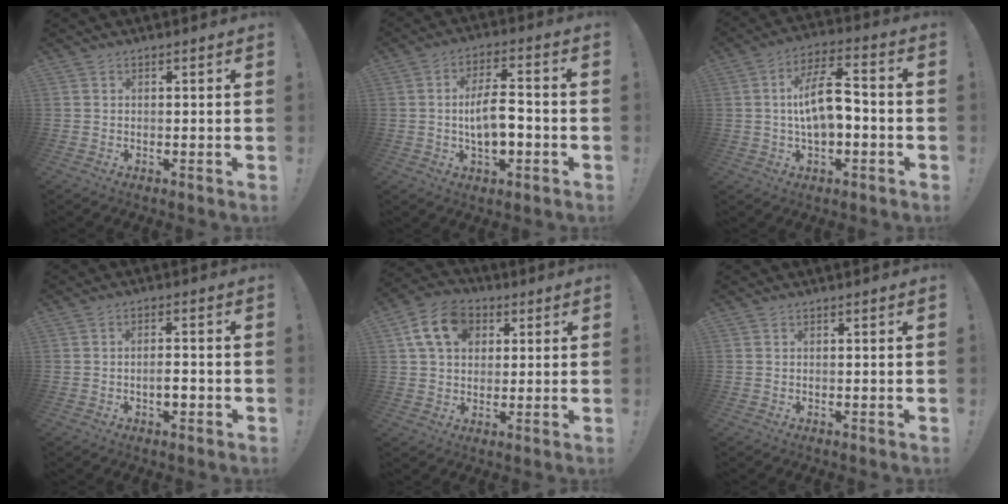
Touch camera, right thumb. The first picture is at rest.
{"total": 10.3, "force": [-1.6, 4.6, 9.1], "torque": [-0.165, 0.009, -0.030]}
{"total": 13.6, "force": [-0.6, 6.4, 12.0], "torque": [-0.207, 0.012, -0.012]}
{"total": 3.7, "force": [-1.4, 1.6, 3.1], "torque": [-0.050, 0.008, -0.023]}
{"total": 13.3, "force": [4.9, 9.9, 7.5], "torque": [-0.120, -0.003, 0.097]}
{"total": 0.0}